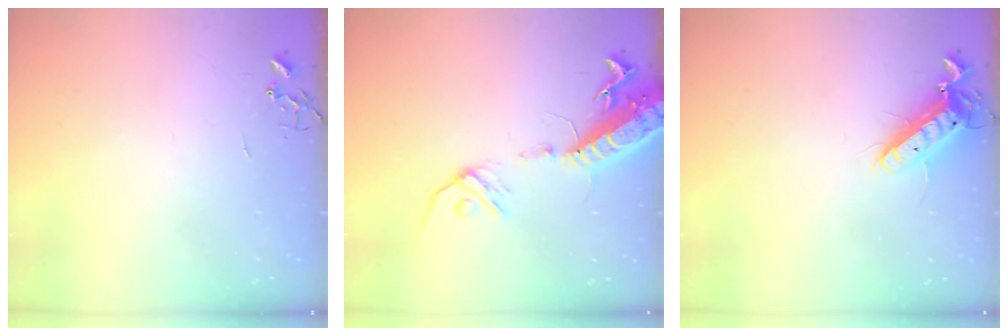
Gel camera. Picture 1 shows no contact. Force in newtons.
{"total": 16.2, "press": 15.8, "slide": 3.4}
{"total": 11.9, "press": 11.7, "slide": 2.2}